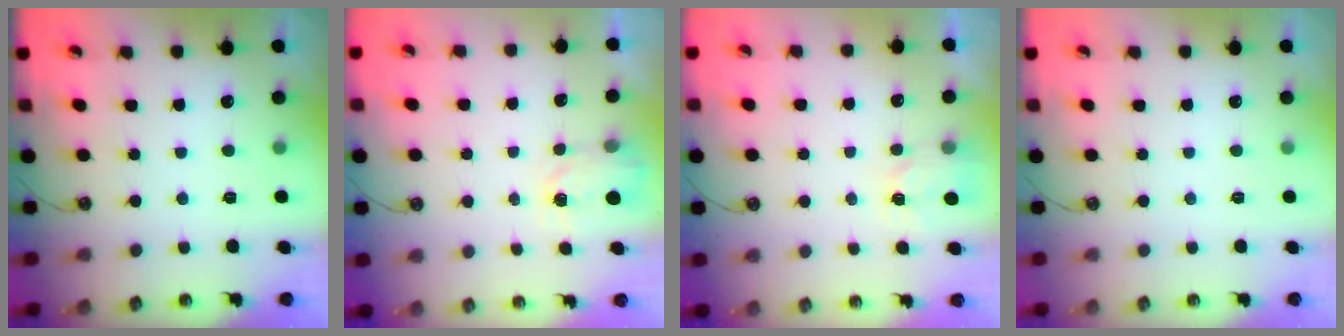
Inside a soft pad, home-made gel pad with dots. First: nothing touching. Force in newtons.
{"total": 2.6, "press": 2.6, "slide": 0.4}
{"total": 3.5, "press": 3.5, "slide": 0.5}
{"total": 0.0}